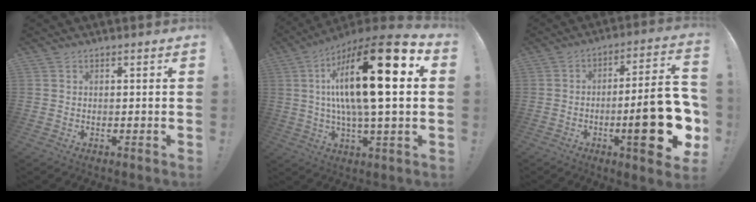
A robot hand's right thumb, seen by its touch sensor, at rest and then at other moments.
{"total": 24.3, "force": [4.3, 5.9, 23.2], "torque": [-0.412, -0.029, 0.051]}
{"total": 22.8, "force": [-5.9, 5.9, 21.2], "torque": [-0.304, 0.018, -0.084]}